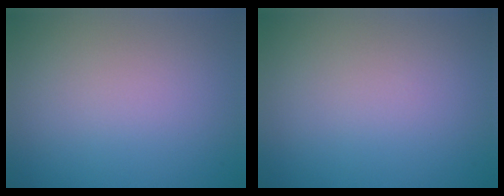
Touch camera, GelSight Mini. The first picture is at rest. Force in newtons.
{"total": 0.0}